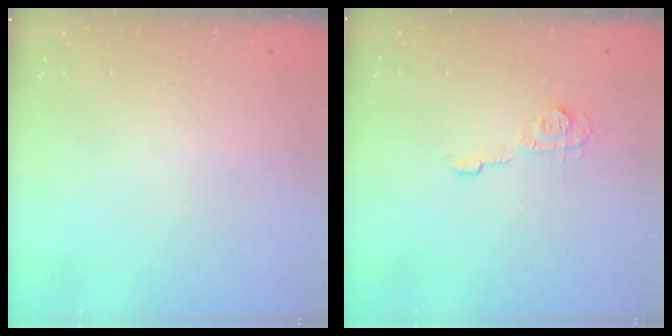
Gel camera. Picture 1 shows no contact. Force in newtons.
{"total": 6.5, "press": 6.5, "slide": 0.4}